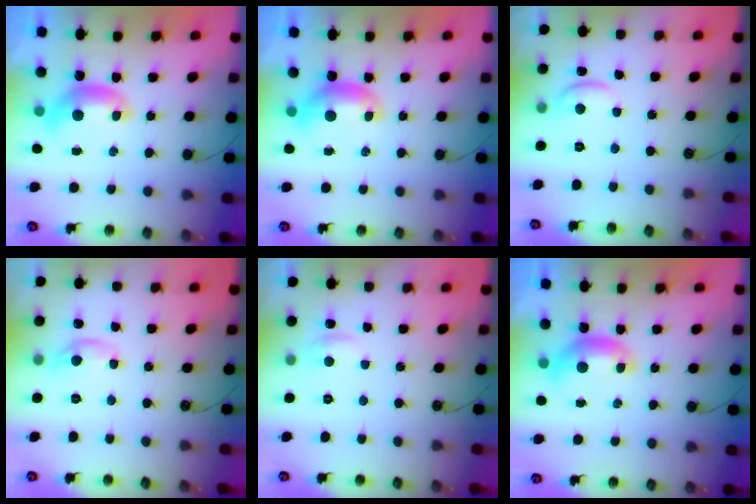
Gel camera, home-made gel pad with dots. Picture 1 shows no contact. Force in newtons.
{"total": 0.0}
{"total": 1.4, "press": 1.3, "slide": 0.4}
{"total": 1.9, "press": 1.9, "slide": 0.2}
{"total": 1.3, "press": 1.0, "slide": 0.7}
{"total": 0.0}